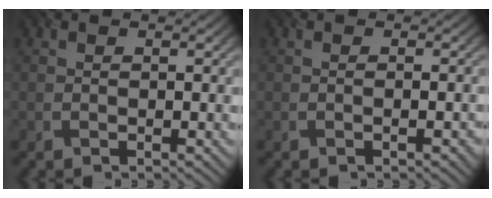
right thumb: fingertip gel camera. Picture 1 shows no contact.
{"total": 1.0, "force": [-0.3, 0.1, 0.9], "torque": [-0.014, 0.002, -0.005]}